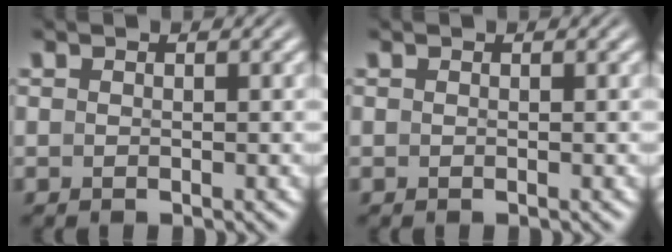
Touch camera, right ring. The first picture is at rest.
{"total": 0.0}